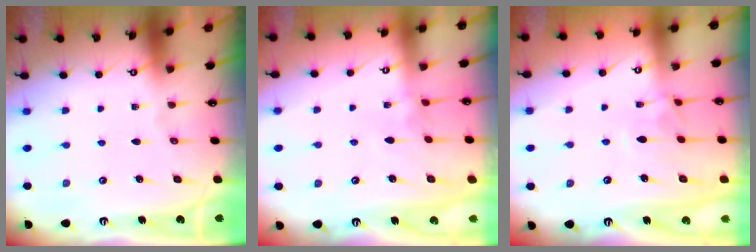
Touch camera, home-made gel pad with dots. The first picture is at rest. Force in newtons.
{"total": 2.9, "press": 2.9, "slide": 0.2}
{"total": 1.3, "press": 1.0, "slide": 0.8}